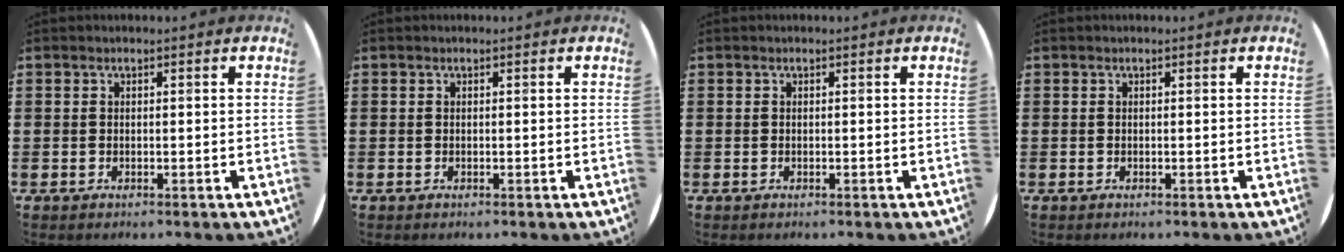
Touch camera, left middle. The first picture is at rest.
{"total": 0.0}
{"total": 0.0}
{"total": 0.0}